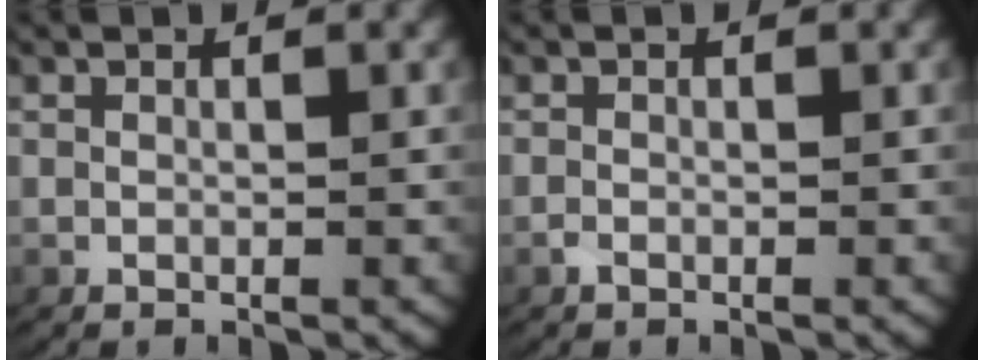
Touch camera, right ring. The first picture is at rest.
{"total": 0.7, "force": [-0.6, 0.2, 0.3], "torque": [-0.011, -0.005, -0.009]}